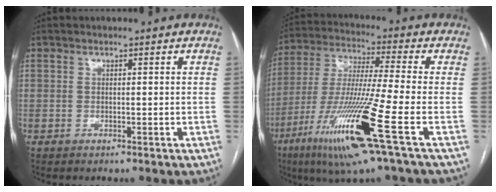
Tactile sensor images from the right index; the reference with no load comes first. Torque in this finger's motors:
{"motor_torque": [2.02, -0.12, 1.05, 0.21]}